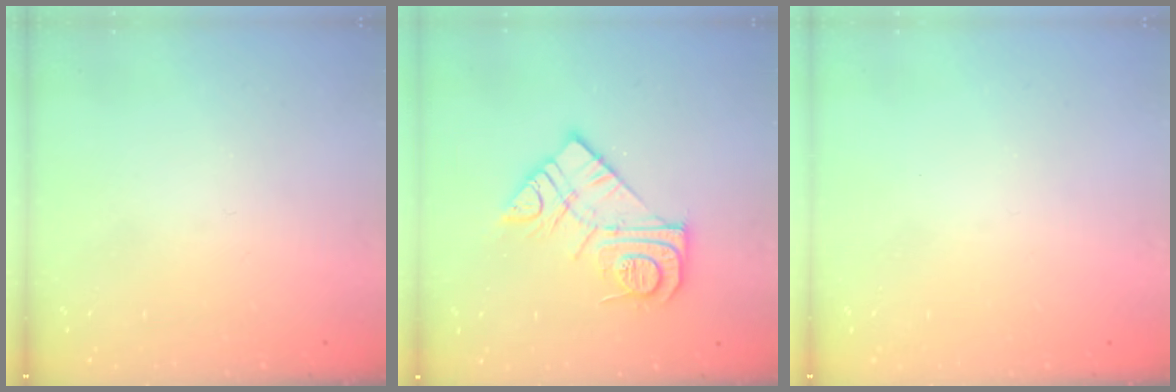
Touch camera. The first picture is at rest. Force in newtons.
{"total": 13.4, "press": 13.4, "slide": 1.1}
{"total": 0.0}